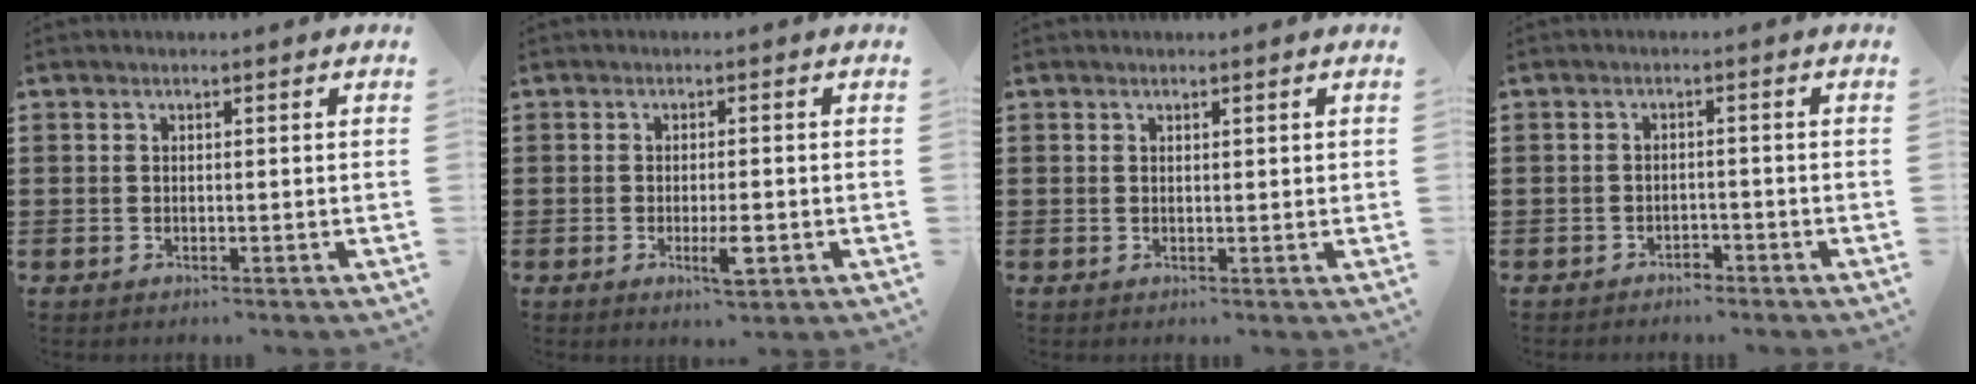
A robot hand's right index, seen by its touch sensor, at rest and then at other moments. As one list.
[{"total": 3.9, "force": [-1.3, 1.0, 3.6], "torque": [-0.064, -0.004, -0.024]}, {"total": 0.6, "force": [0.4, 0.3, 0.4], "torque": [-0.008, 0.001, 0.008]}, {"total": 1.7, "force": [-1.7, 0.5, -0.1], "torque": [-0.005, 0.002, -0.038]}]